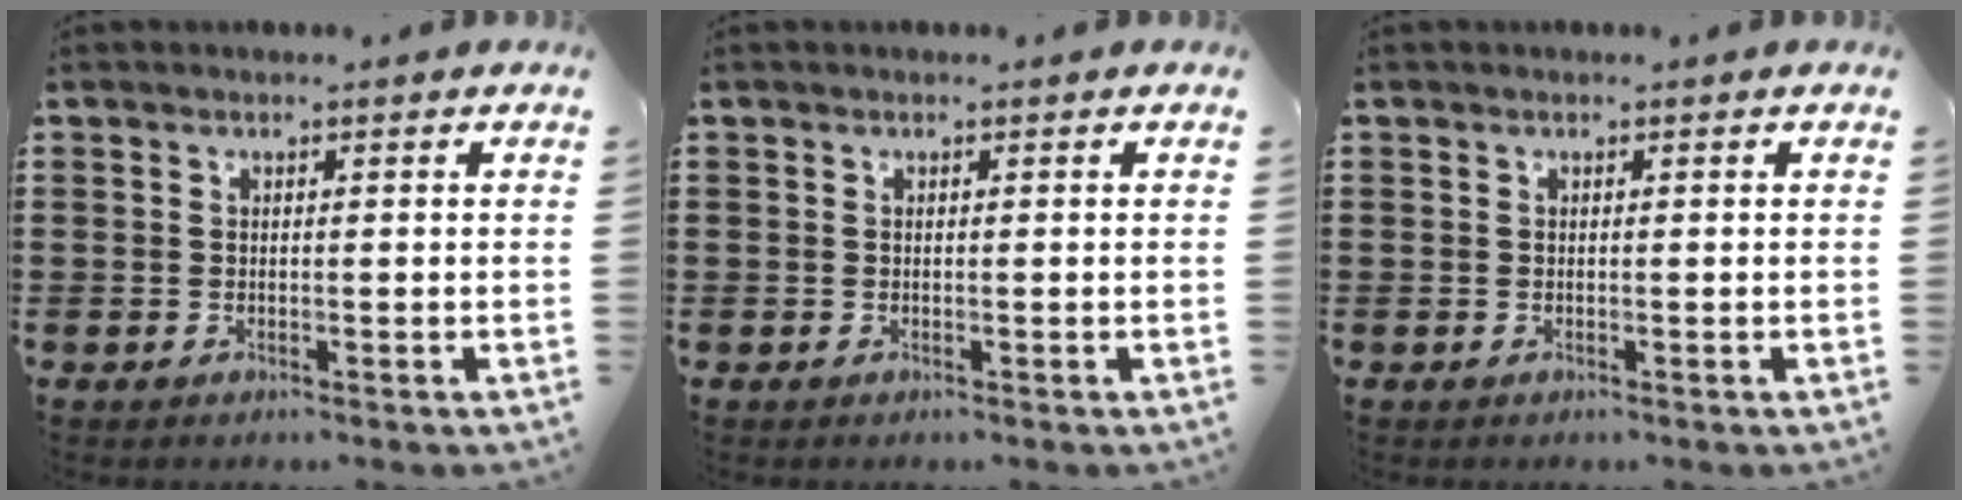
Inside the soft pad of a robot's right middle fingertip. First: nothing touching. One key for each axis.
{"total": 0.0}
{"total": 0.0}